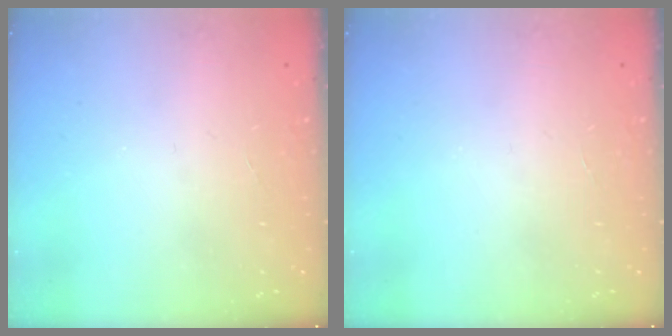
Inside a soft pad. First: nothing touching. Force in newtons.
{"total": 0.0}